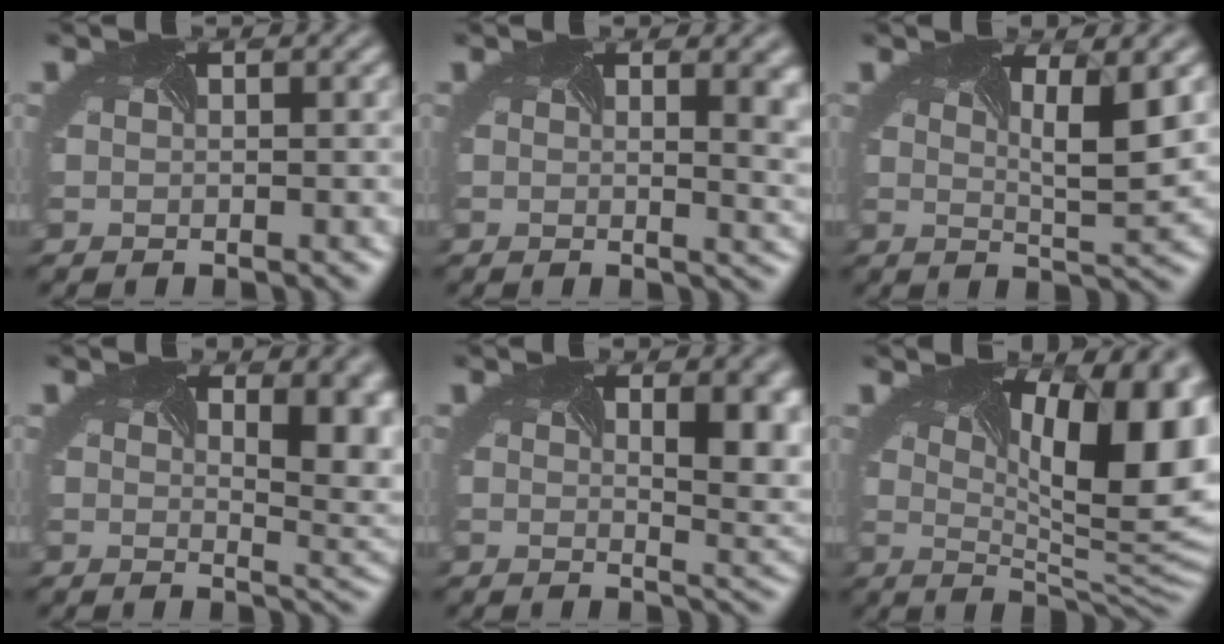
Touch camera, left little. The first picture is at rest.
{"total": 8.8, "force": [3.0, 4.7, 6.8], "torque": [-0.067, 0.020, 0.044]}
{"total": 3.8, "force": [1.1, 0.8, 3.6], "torque": [-0.042, -0.005, 0.012]}
{"total": 9.8, "force": [3.7, 4.9, 7.6], "torque": [-0.075, 0.022, 0.054]}
{"total": 8.0, "force": [2.4, 3.7, 6.7], "torque": [-0.063, 0.007, 0.034]}
{"total": 13.8, "force": [3.6, 5.3, 12.2], "torque": [-0.131, 0.011, 0.049]}